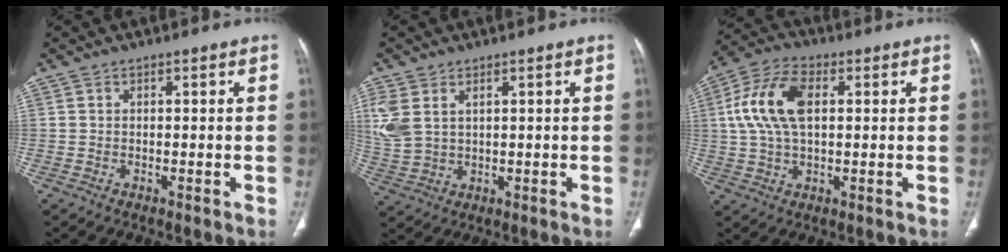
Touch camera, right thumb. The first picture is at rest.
{"total": 8.1, "force": [2.8, 5.2, 5.5], "torque": [-0.141, -0.002, 0.069]}
{"total": 12.3, "force": [2.2, 6.8, 10.0], "torque": [-0.208, 0.019, 0.040]}